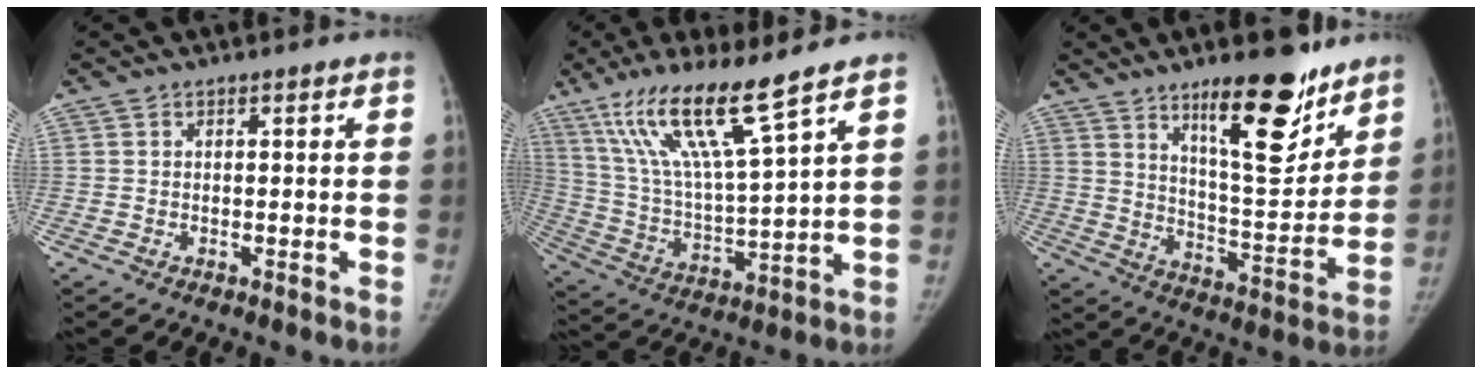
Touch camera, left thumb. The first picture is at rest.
{"total": 16.4, "force": [10.7, 1.4, 12.4], "torque": [-0.232, -0.053, 0.212]}
{"total": 17.9, "force": [11.7, 5.6, 12.3], "torque": [-0.137, -0.087, 0.190]}